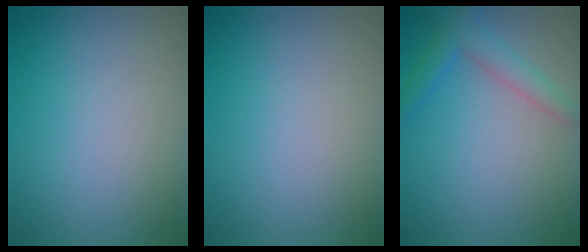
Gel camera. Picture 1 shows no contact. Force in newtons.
{"total": 0.0}
{"total": 2.7, "press": 2.7, "slide": 0.2}